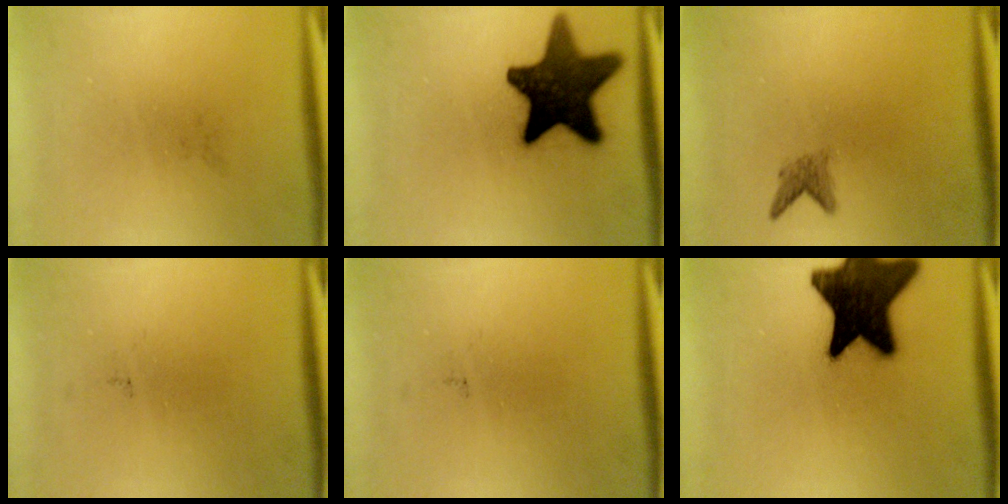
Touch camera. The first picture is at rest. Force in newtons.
{"total": 17.3}
{"total": 1.7}
{"total": 0.0}
{"total": 0.0}
{"total": 19.2}